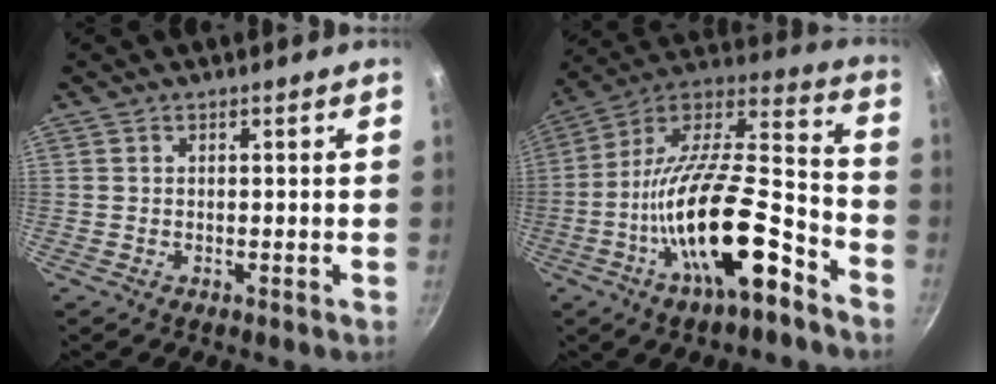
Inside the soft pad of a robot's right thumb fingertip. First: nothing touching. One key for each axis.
{"total": 23.9, "fx": -10.4, "fy": 8.2, "fz": 19.8, "tx": -0.318, "ty": 0.054, "tz": -0.191}